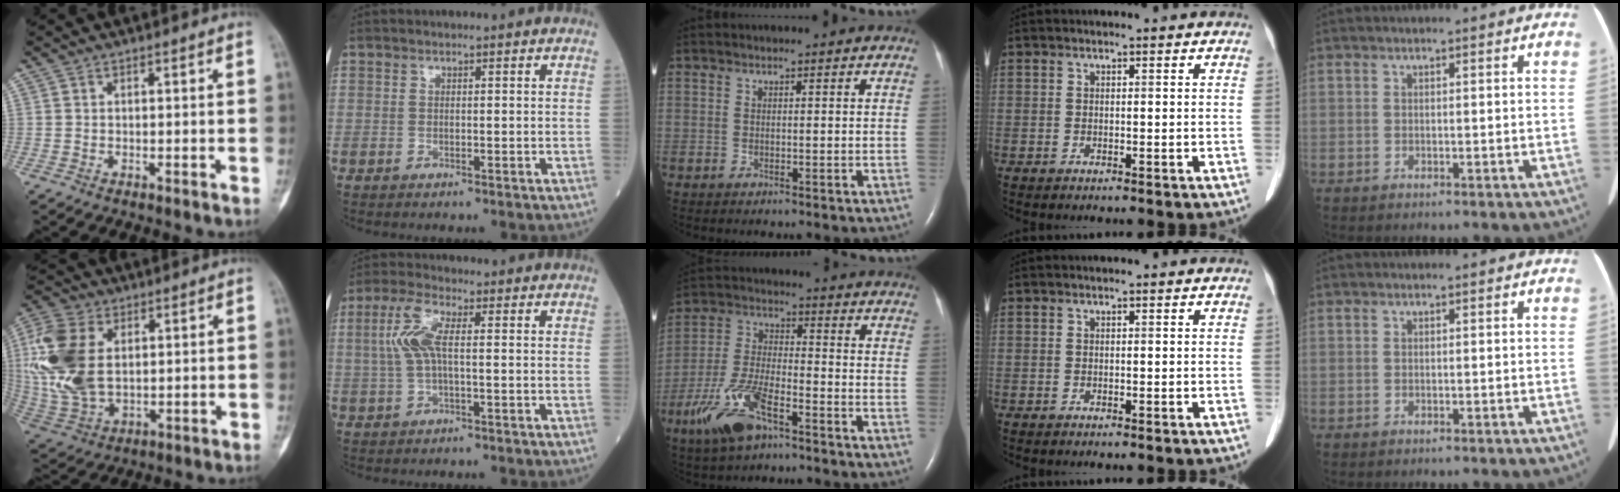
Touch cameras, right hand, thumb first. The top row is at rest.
{"thumb": {"total": 16.5, "force": [2.9, 10.3, 12.5], "torque": [-0.278, -0.005, 0.062]}, "index": {"total": 5.8, "force": [0.6, 1.4, 5.6], "torque": [-0.135, 0.015, 0.012]}, "middle": {"total": 11.2, "force": [-6.7, 3.5, 8.2], "torque": [-0.187, -0.006, -0.127]}}